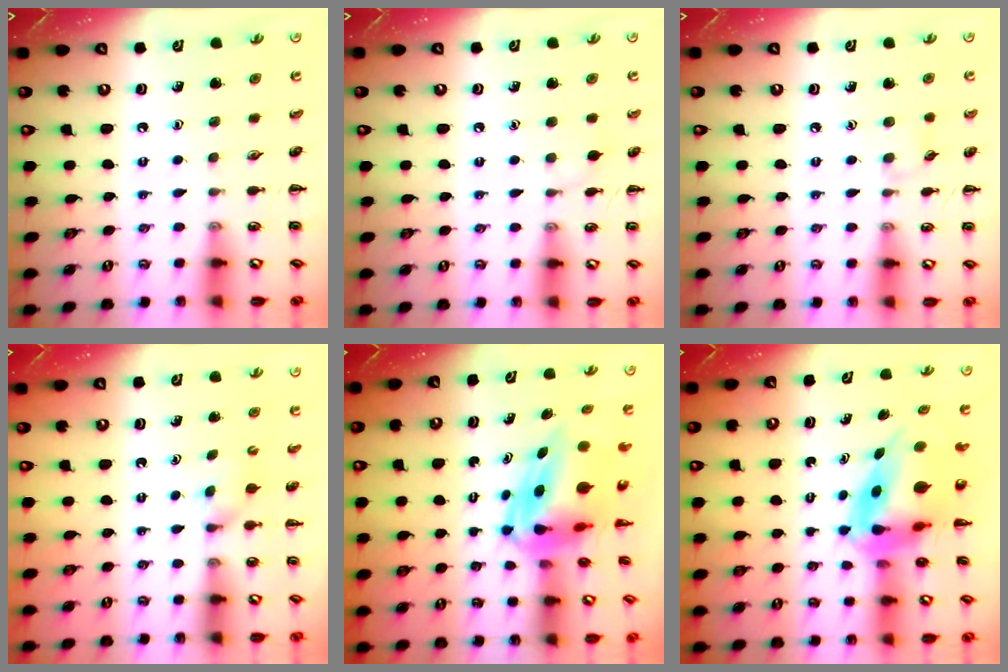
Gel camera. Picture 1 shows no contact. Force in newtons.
{"total": 4.1, "press": 3.8, "slide": 1.6}
{"total": 3.9, "press": 3.6, "slide": 1.5}
{"total": 2.3, "press": 2.1, "slide": 0.9}
{"total": 7.6, "press": 7.3, "slide": 2.1}
{"total": 7.7, "press": 7.2, "slide": 2.5}